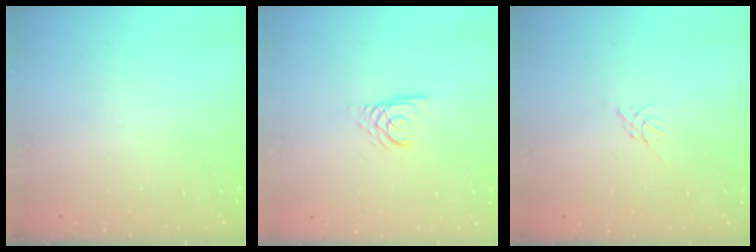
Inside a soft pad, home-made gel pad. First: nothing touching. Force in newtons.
{"total": 3.0, "press": 2.9, "slide": 0.3}
{"total": 0.0}